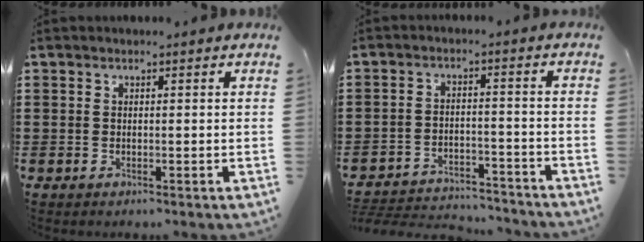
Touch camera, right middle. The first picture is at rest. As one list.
[{"total": 4.3, "force": [-4.2, 0.8, 0.4], "torque": [-0.017, 0.005, -0.092]}]